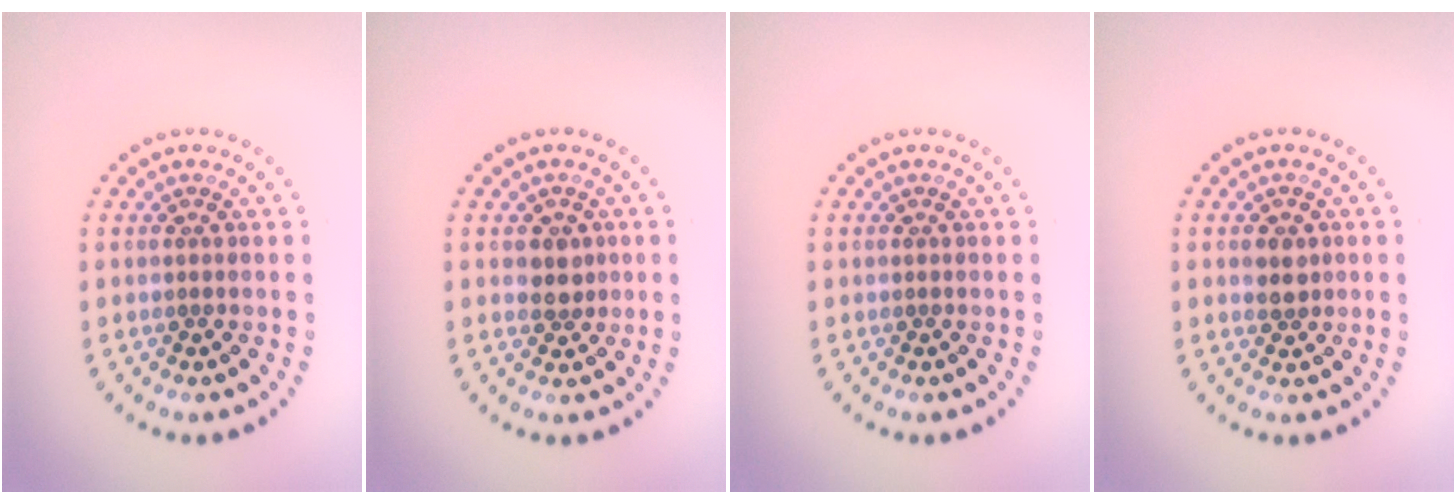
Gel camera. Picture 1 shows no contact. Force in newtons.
{"total": 1.8, "press": 1.7, "slide": 0.7}
{"total": 0.0}
{"total": 1.6, "press": 1.6, "slide": 0.4}